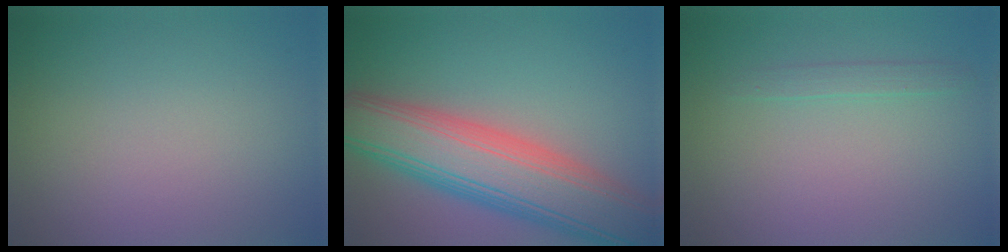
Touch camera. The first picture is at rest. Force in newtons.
{"total": 10.8, "press": 10.7, "slide": 0.8}
{"total": 1.1, "press": 1.1, "slide": 0.1}